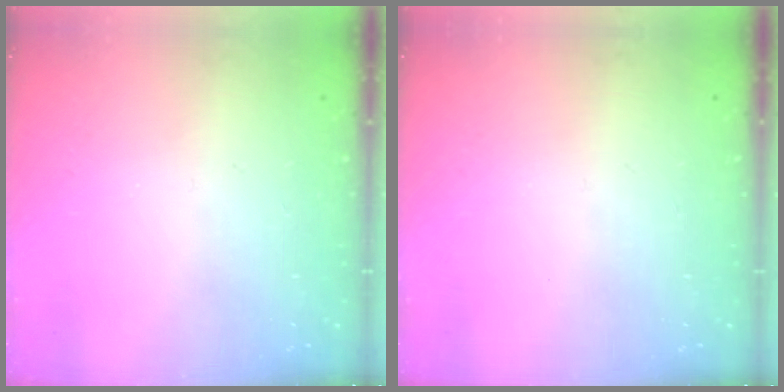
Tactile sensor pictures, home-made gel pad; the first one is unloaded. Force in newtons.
{"total": 0.0}